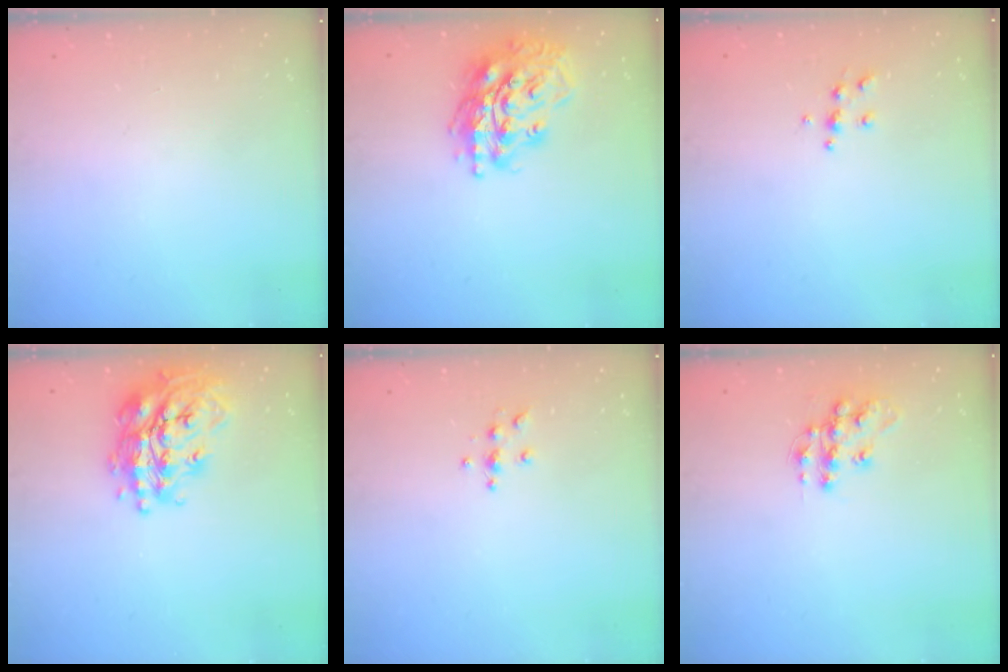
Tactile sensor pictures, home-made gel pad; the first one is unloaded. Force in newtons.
{"total": 18.0, "press": 17.9, "slide": 2.1}
{"total": 5.5, "press": 5.4, "slide": 0.6}
{"total": 21.0, "press": 20.9, "slide": 1.5}
{"total": 4.6, "press": 4.5, "slide": 0.5}
{"total": 11.8, "press": 11.8, "slide": 0.7}